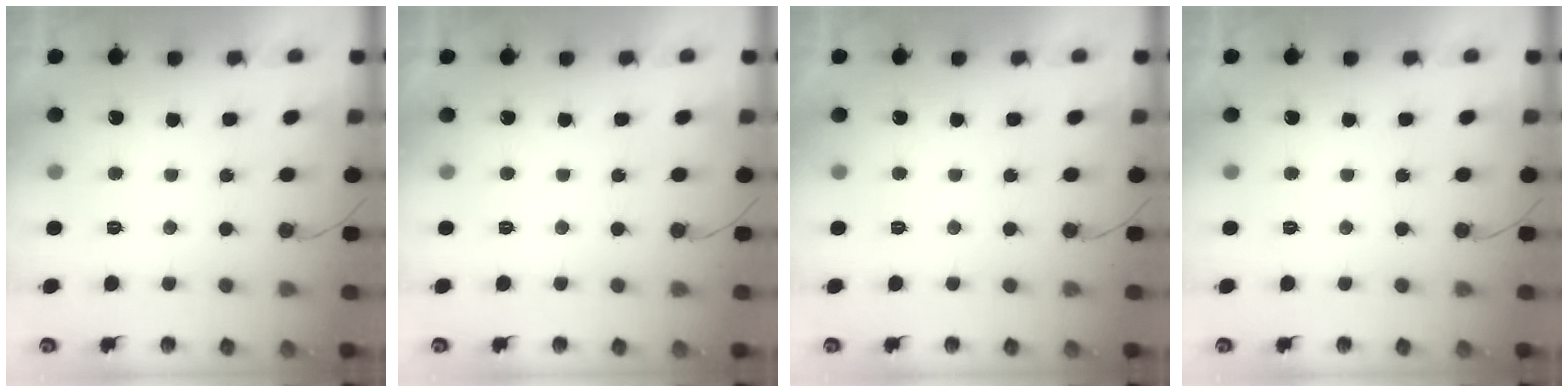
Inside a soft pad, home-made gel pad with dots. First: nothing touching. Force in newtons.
{"total": 1.8, "press": 1.8, "slide": 0.1}
{"total": 0.0}
{"total": 0.0}